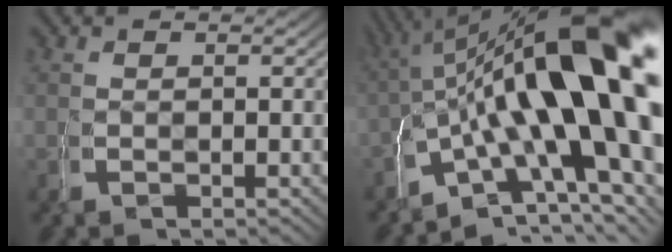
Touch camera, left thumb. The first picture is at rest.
{"total": 21.2, "force": [-0.4, 12.2, 17.3], "torque": [-0.255, -0.044, 0.012]}